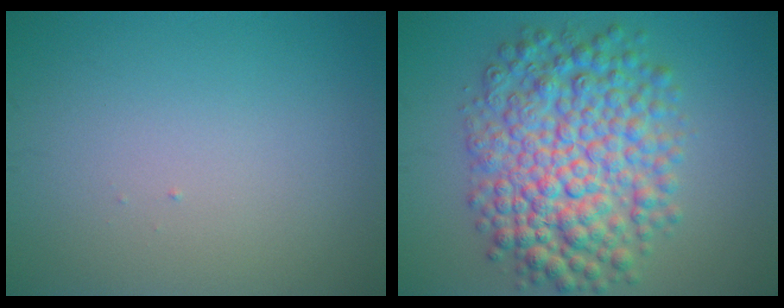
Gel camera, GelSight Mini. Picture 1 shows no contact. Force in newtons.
{"total": 9.3, "press": 9.3, "slide": 0.2}